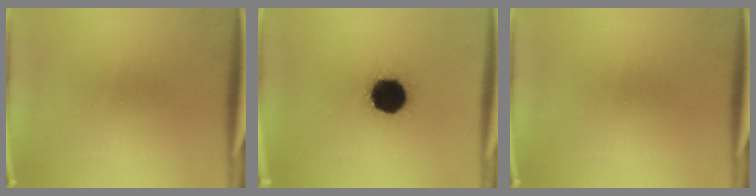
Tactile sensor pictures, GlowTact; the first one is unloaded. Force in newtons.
{"total": 17.3}
{"total": 0.0}